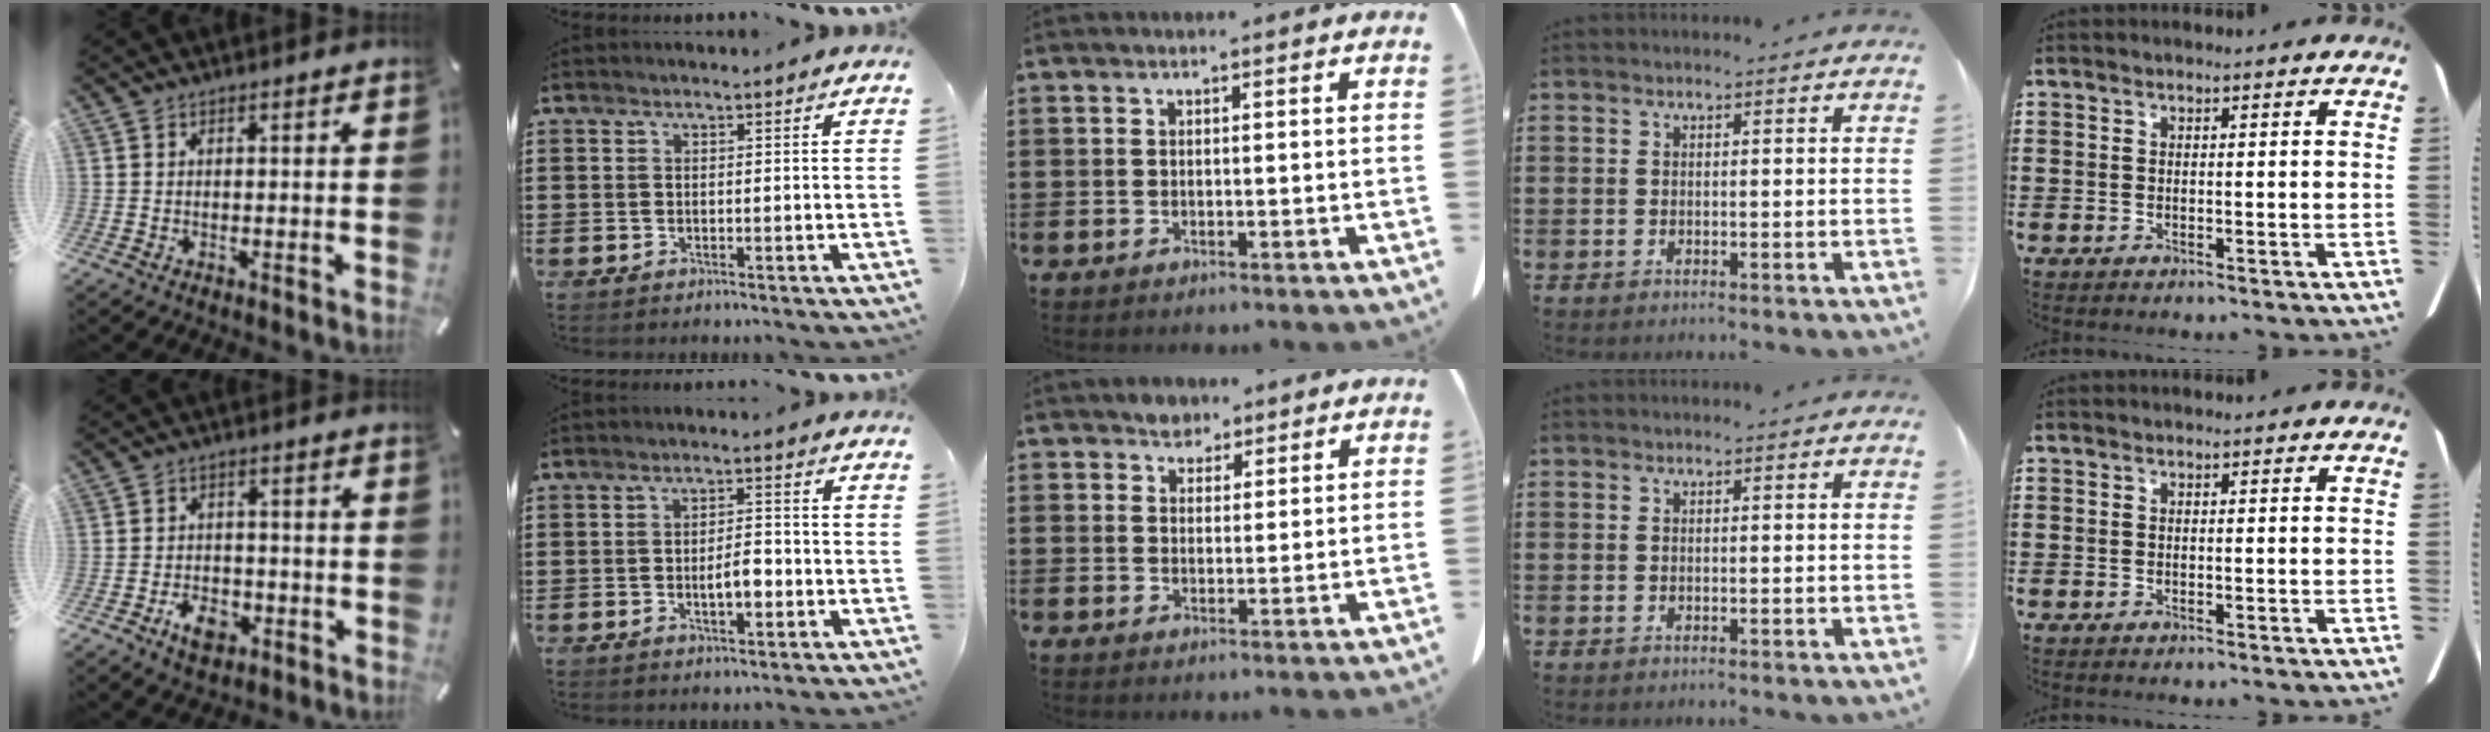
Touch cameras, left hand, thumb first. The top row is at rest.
{"thumb": {"total": 6.6, "force": [-3.1, 4.4, 3.7], "torque": [-0.067, 0.011, -0.058]}, "index": {"total": 4.2, "force": [-1.0, 1.8, 3.7], "torque": [-0.059, 0.003, -0.023]}, "middle": {"total": 2.9, "force": [2.3, 1.6, 0.4], "torque": [-0.016, 0.008, 0.046]}}